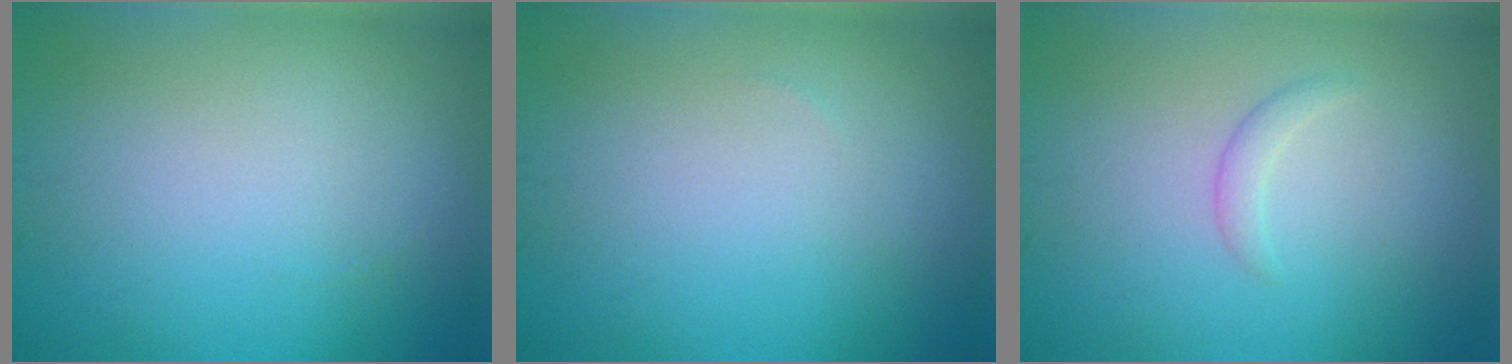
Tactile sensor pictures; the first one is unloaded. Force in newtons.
{"total": 0.0}
{"total": 1.1, "press": 1.1, "slide": 0.1}